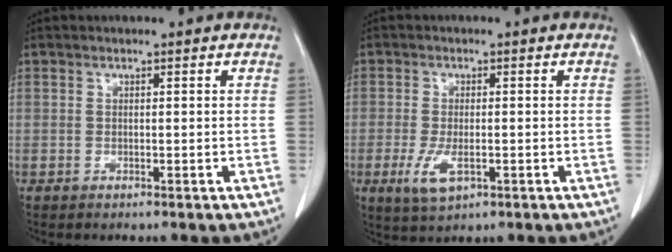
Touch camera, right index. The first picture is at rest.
{"total": 4.7, "force": [-1.6, 1.8, 4.0], "torque": [-0.086, -0.010, -0.023]}